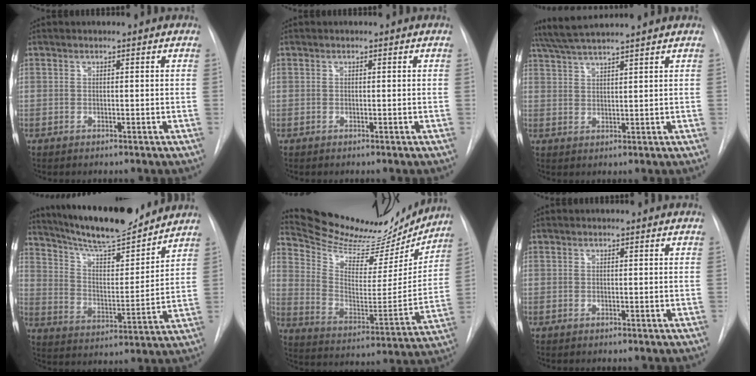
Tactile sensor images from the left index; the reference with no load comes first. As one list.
[{"total": 0.0}, {"total": 7.6, "force": [6.8, -1.1, 3.3], "torque": [-0.063, 0.023, 0.116]}, {"total": 17.2, "force": [15.4, 2.2, 7.2], "torque": [-0.127, -0.006, 0.250]}, {"total": 21.8, "force": [20.3, 5.5, 5.9], "torque": [-0.099, -0.040, 0.298]}, {"total": 0.0}]